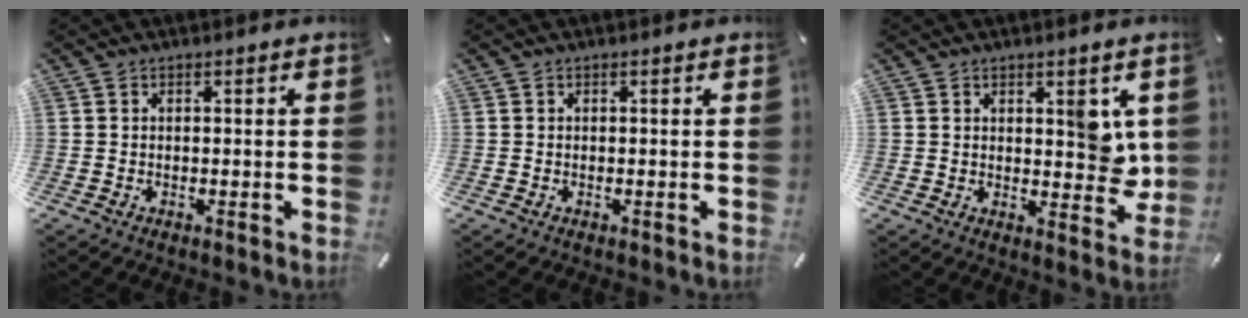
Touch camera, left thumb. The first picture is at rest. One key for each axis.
{"total": 0.0}
{"total": 6.9, "fx": 2.3, "fy": 4.2, "fz": 5.0, "tx": -0.035, "ty": -0.017, "tz": 0.035}